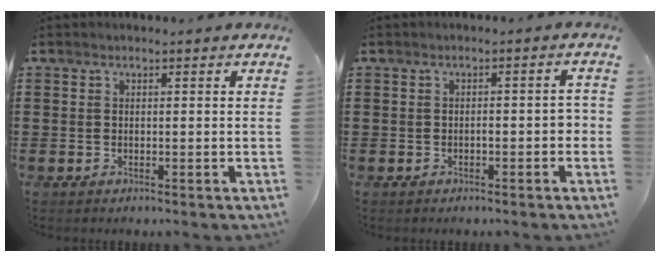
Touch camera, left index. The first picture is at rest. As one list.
[{"total": 1.7, "force": [-0.6, 0.5, 1.4], "torque": [-0.027, 0.002, -0.013]}]